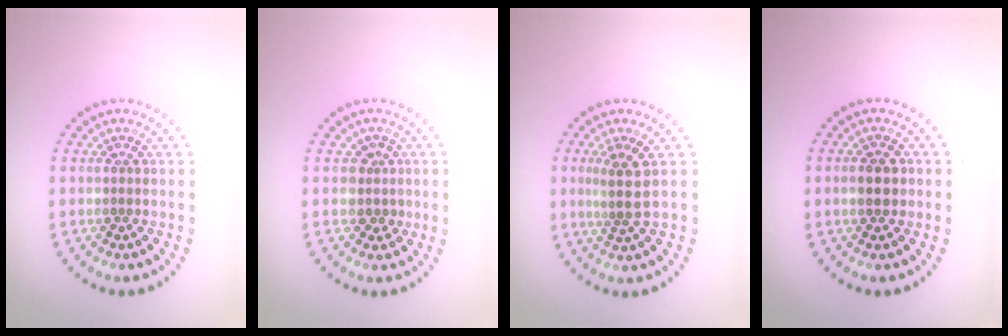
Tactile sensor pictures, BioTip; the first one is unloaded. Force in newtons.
{"total": 1.8, "press": 1.5, "slide": 1.1}
{"total": 2.8, "press": 2.2, "slide": 1.8}
{"total": 2.3, "press": 2.3, "slide": 0.2}